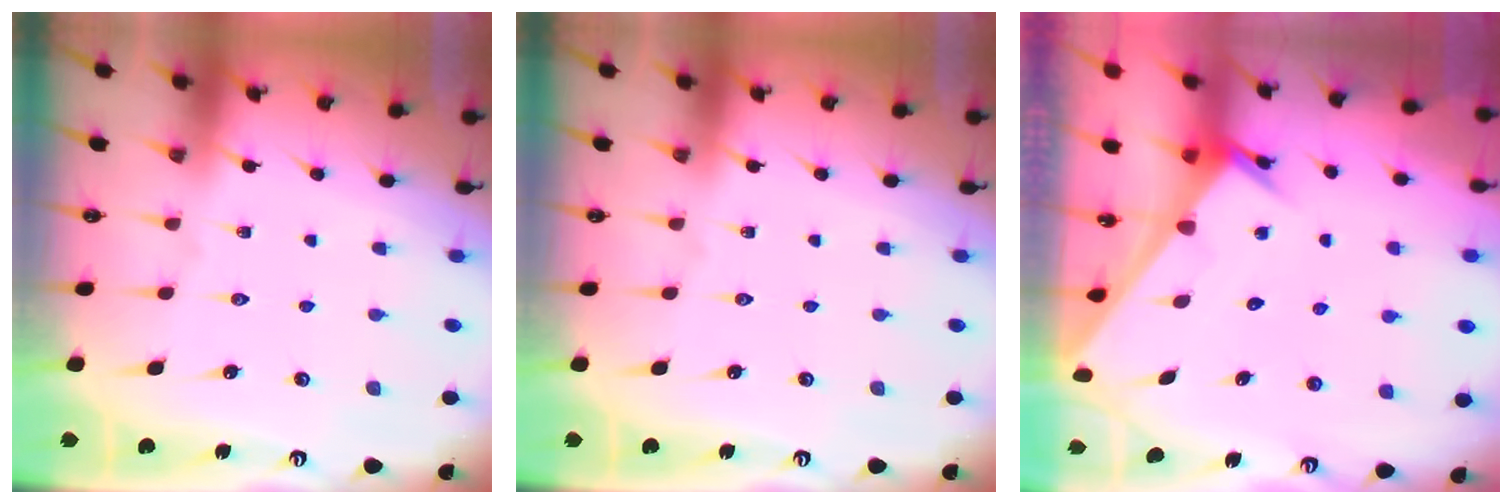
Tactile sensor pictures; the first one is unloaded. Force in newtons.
{"total": 0.0}
{"total": 2.5, "press": 2.5, "slide": 0.1}